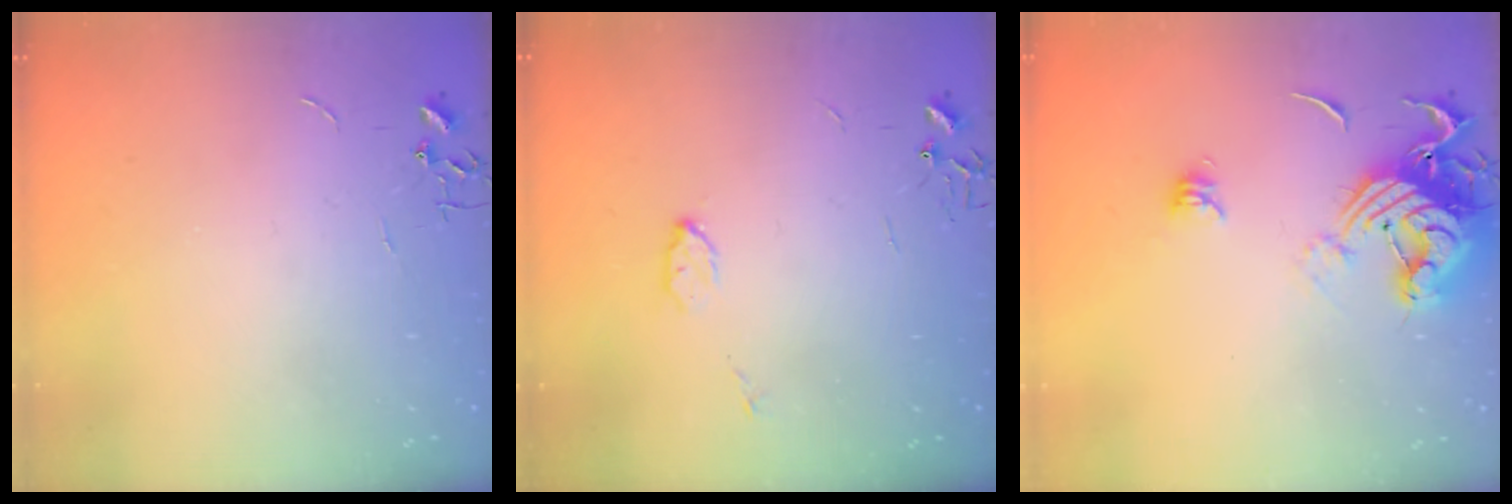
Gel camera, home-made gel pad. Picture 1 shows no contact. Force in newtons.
{"total": 4.6, "press": 4.5, "slide": 0.8}
{"total": 14.8, "press": 14.7, "slide": 1.4}